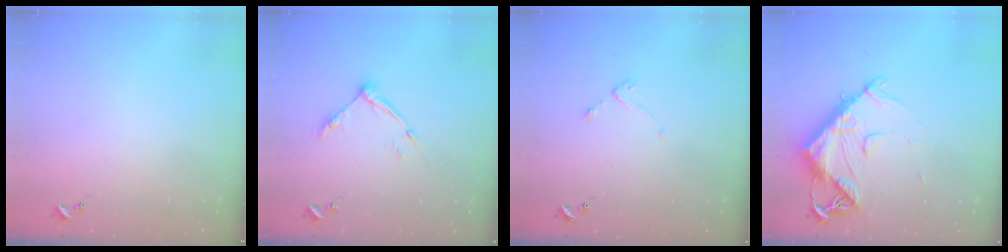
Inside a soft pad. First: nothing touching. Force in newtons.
{"total": 9.3, "press": 9.3, "slide": 0.4}
{"total": 2.7, "press": 2.6, "slide": 0.5}
{"total": 13.6, "press": 13.5, "slide": 1.4}